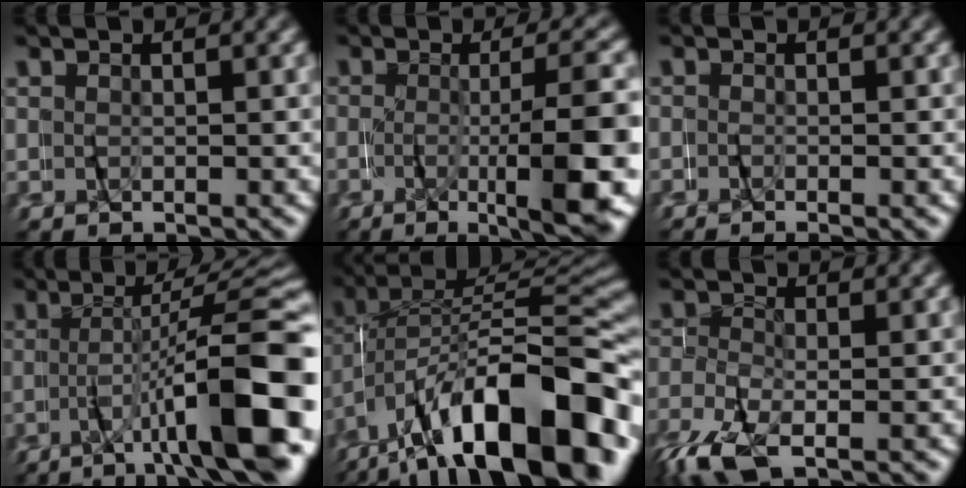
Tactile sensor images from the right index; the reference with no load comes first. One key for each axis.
{"total": 8.0, "fx": -2.7, "fy": 0.5, "fz": 7.5, "tx": -0.078, "ty": 0.004, "tz": -0.042}
{"total": 1.1, "fx": -1.0, "fy": -0.6, "fz": -0.1, "tx": -0.001, "ty": 0.002, "tz": -0.021}
{"total": 11.1, "fx": -3.6, "fy": 2.0, "fz": 10.3, "tx": -0.136, "ty": 0.001, "tz": -0.047}
{"total": 15.2, "fx": -6.3, "fy": 6.9, "fz": 11.9, "tx": -0.188, "ty": -0.008, "tz": -0.081}
{"total": 5.4, "fx": -4.7, "fy": 1.9, "fz": 1.9, "tx": -0.059, "ty": -0.015, "tz": -0.070}